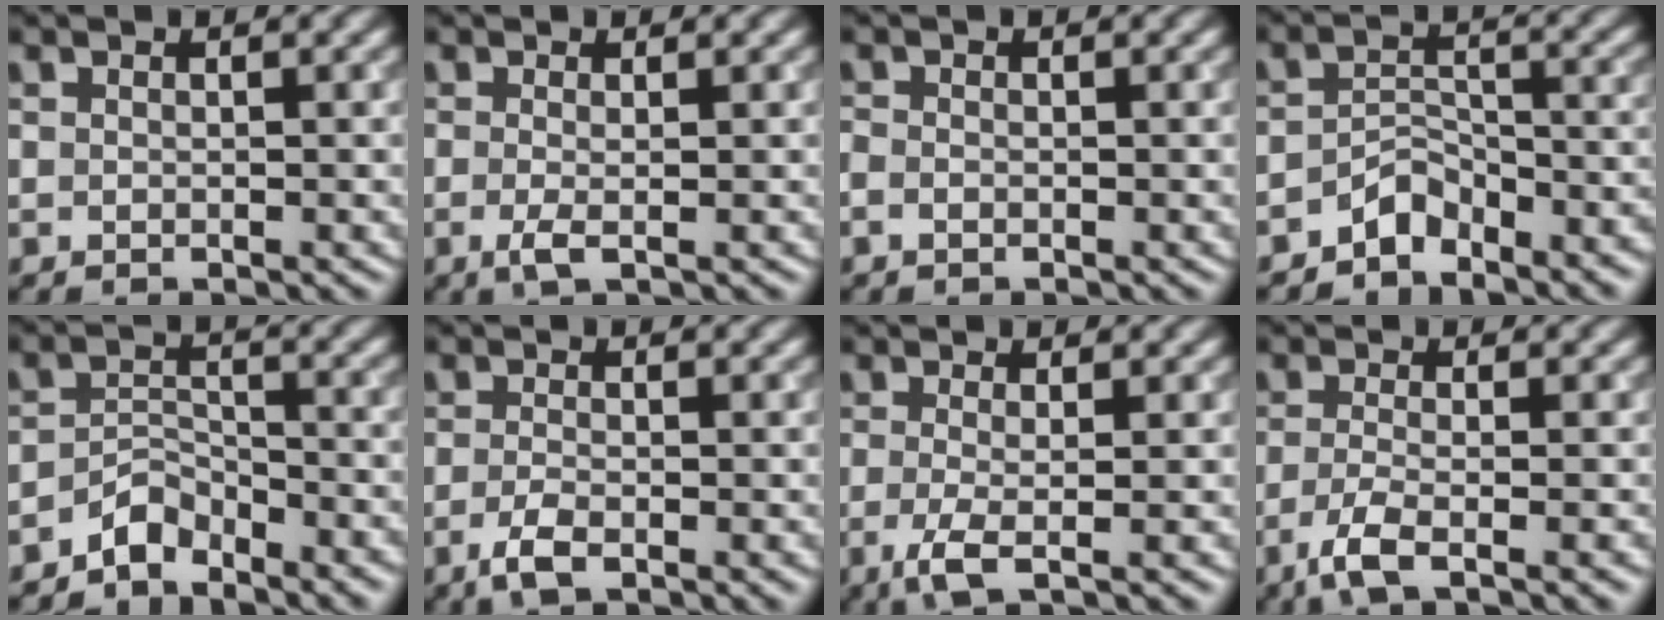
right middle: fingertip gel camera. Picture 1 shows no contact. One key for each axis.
{"total": 1.7, "fx": -0.4, "fy": 0.3, "fz": 1.6, "tx": -0.034, "ty": -0.007, "tz": -0.009}
{"total": 0.7, "fx": -0.5, "fy": 0.4, "fz": 0.4, "tx": -0.011, "ty": -0.003, "tz": -0.011}
{"total": 4.0, "fx": -3.1, "fy": 1.8, "fz": 1.7, "tx": -0.024, "ty": 0.004, "tz": -0.060}
{"total": 2.9, "fx": -2.5, "fy": 1.0, "fz": 1.0, "tx": -0.017, "ty": 0.011, "tz": -0.051}
{"total": 3.0, "fx": -1.4, "fy": 1.0, "fz": 2.5, "tx": -0.049, "ty": -0.006, "tz": -0.029}
{"total": 3.1, "fx": -0.8, "fy": 0.8, "fz": 2.9, "tx": -0.056, "ty": -0.009, "tz": -0.018}
{"total": 4.4, "fx": -2.0, "fy": 1.3, "fz": 3.7, "tx": -0.063, "ty": -0.011, "tz": -0.047}